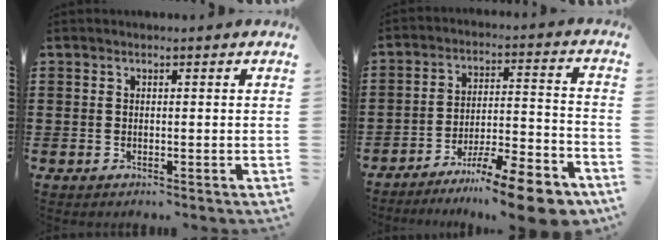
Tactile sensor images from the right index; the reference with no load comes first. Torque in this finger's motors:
{"motor_torque": [1.13, -1.00, 1.05, 0.21]}